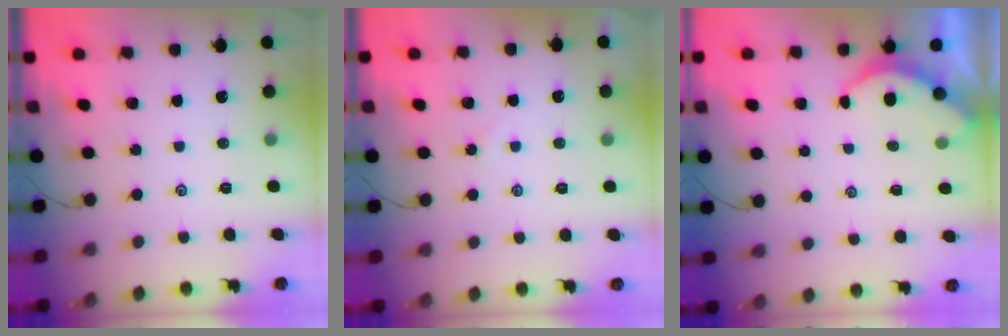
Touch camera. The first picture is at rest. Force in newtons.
{"total": 1.4, "press": 1.4, "slide": 0.4}
{"total": 2.1, "press": 2.0, "slide": 0.4}